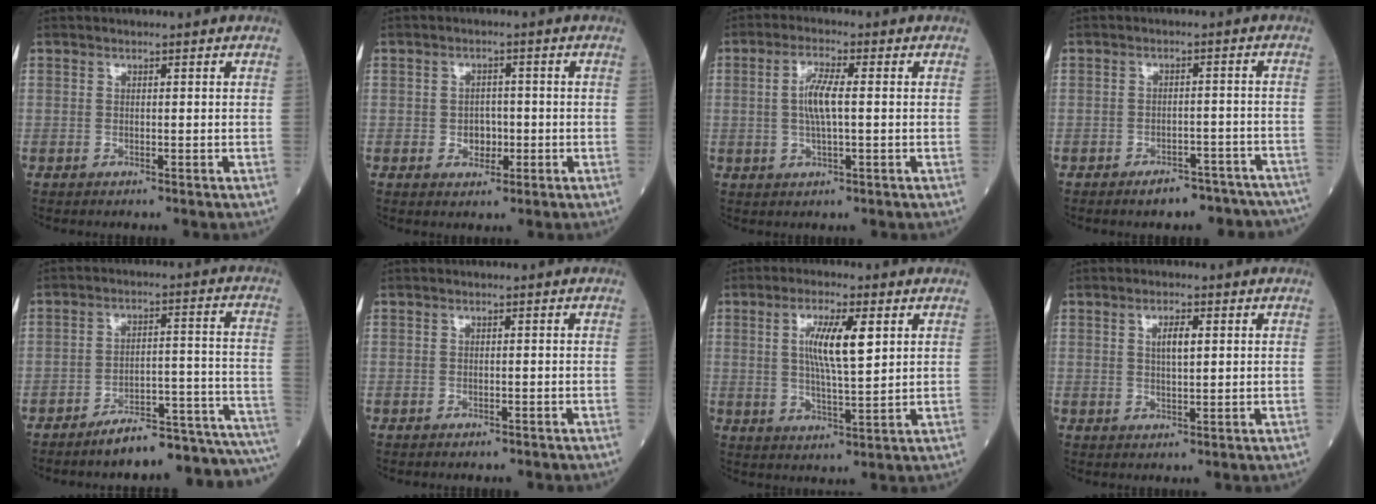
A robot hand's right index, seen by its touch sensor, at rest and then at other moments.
{"total": 3.0, "force": [-0.6, 2.3, 1.8], "torque": [-0.022, 0.005, -0.006]}
{"total": 5.0, "force": [0.3, 0.9, 4.9], "torque": [-0.104, 0.005, 0.004]}
{"total": 10.4, "force": [-8.9, 4.2, 3.3], "torque": [-0.019, 0.021, -0.101]}
{"total": 15.7, "force": [-14.3, 1.9, 6.4], "torque": [-0.032, 0.050, -0.190]}
{"total": 1.6, "force": [-1.4, 0.5, 0.6], "torque": [-0.014, -0.003, -0.015]}
{"total": 7.8, "force": [2.3, 1.2, 7.4], "torque": [-0.136, 0.003, 0.042]}
{"total": 2.9, "force": [0.9, 0.8, 2.7], "torque": [-0.047, 0.001, 0.015]}